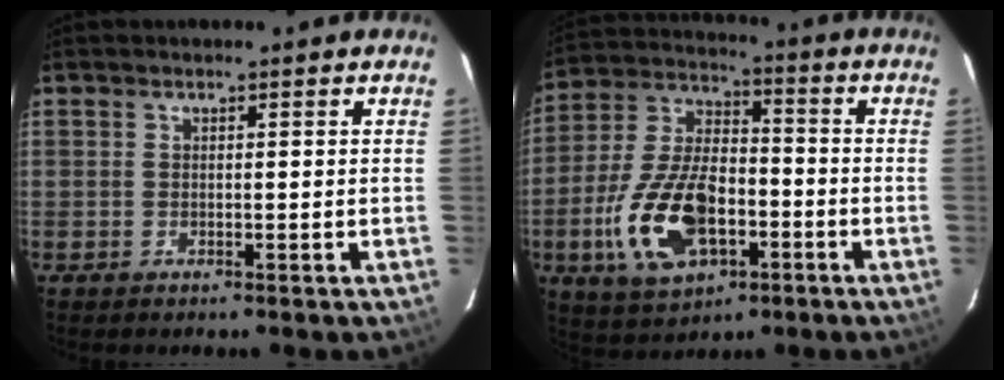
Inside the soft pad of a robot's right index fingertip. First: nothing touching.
{"total": 17.6, "force": [-6.0, 9.1, 13.8], "torque": [-0.297, -0.001, -0.100]}